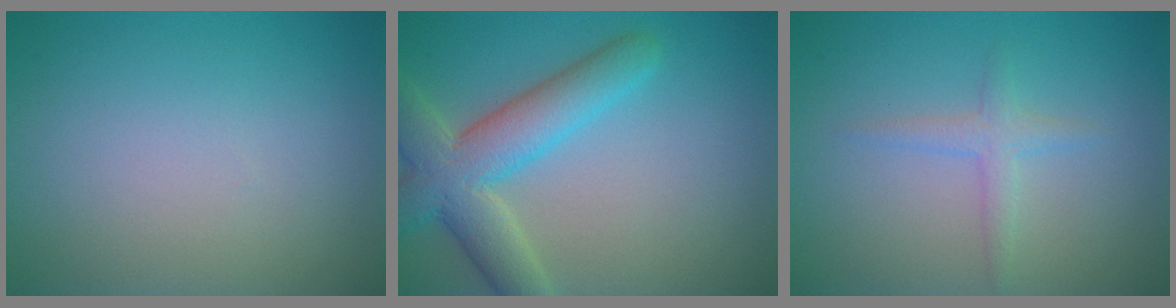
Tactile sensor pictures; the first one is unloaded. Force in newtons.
{"total": 6.7, "press": 6.7, "slide": 0.5}
{"total": 1.6, "press": 1.6, "slide": 0.1}